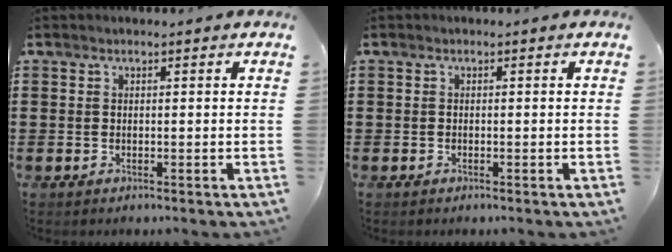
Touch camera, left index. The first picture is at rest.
{"total": 0.0}